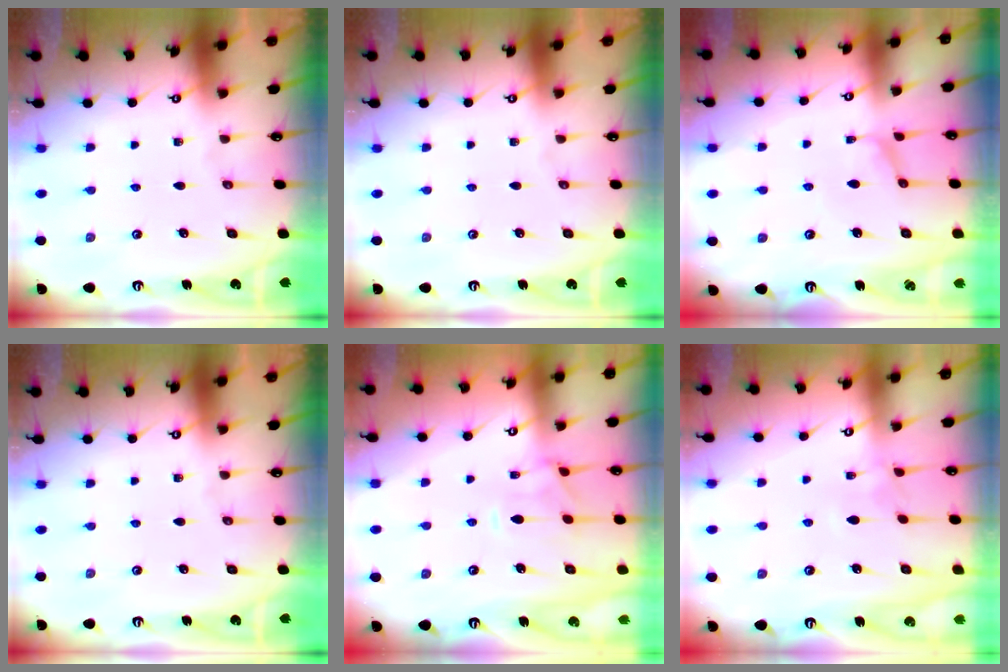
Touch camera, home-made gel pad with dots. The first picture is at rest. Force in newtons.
{"total": 0.0}
{"total": 0.9, "press": 0.8, "slide": 0.4}
{"total": 0.0}
{"total": 1.9, "press": 1.7, "slide": 0.9}
{"total": 2.7, "press": 2.7, "slide": 0.2}